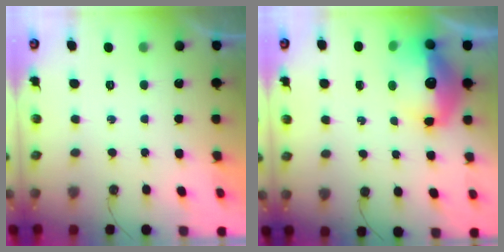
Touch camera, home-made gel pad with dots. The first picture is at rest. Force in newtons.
{"total": 15.3, "press": 15.2, "slide": 1.3}